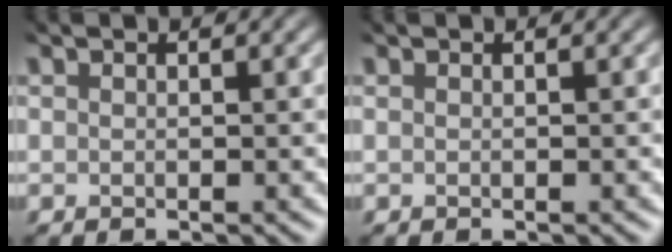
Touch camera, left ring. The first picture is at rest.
{"total": 0.0}